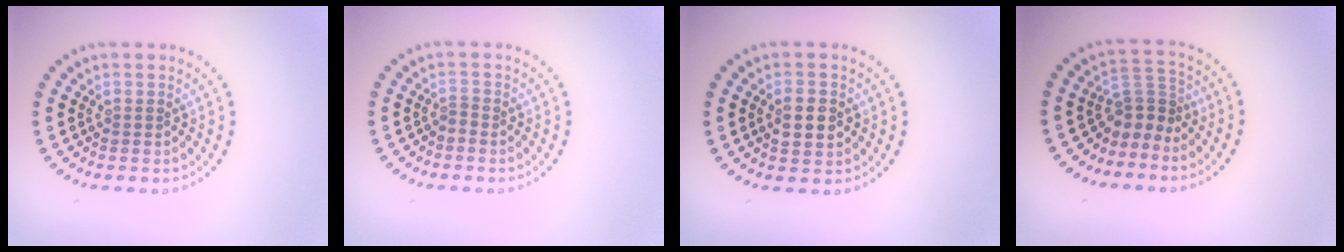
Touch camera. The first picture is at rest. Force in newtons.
{"total": 0.6, "press": 0.2, "slide": 0.6}
{"total": 2.6, "press": 2.6, "slide": 0.2}
{"total": 2.8, "press": 1.8, "slide": 2.1}